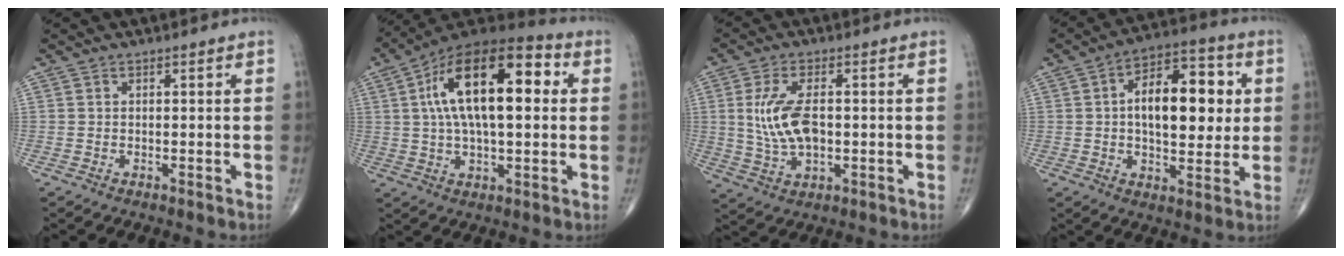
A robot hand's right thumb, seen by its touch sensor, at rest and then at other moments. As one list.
[{"total": 21.8, "force": [4.3, 9.8, 19.0], "torque": [-0.312, 0.021, 0.059]}, {"total": 9.9, "force": [0.5, 5.0, 8.5], "torque": [-0.174, -0.002, 0.017]}, {"total": 16.6, "force": [2.2, 8.6, 14.0], "torque": [-0.183, 0.013, 0.029]}]